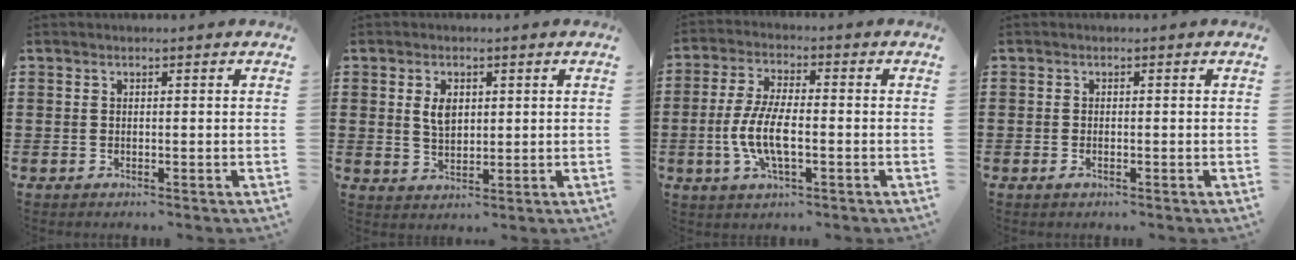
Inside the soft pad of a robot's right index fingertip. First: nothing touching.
{"total": 3.7, "force": [1.0, 2.2, 2.8], "torque": [-0.054, 0.005, 0.016]}
{"total": 7.7, "force": [-1.8, 2.6, 7.0], "torque": [-0.161, -0.013, -0.041]}
{"total": 0.5, "force": [-0.3, 0.1, 0.4], "torque": [-0.009, -0.006, -0.004]}